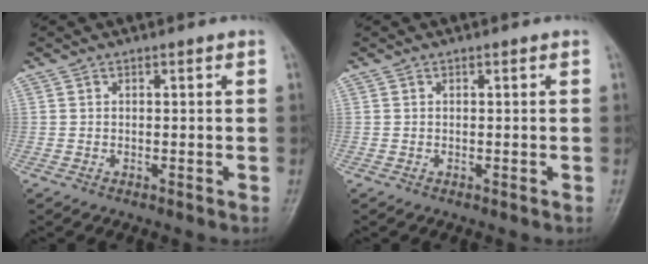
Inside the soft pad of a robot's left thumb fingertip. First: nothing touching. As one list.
[{"total": 0.0}]